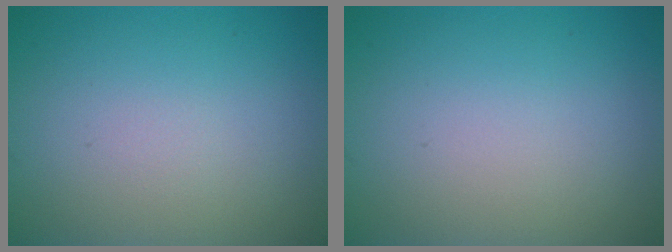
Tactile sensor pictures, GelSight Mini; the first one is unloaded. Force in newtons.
{"total": 0.0}